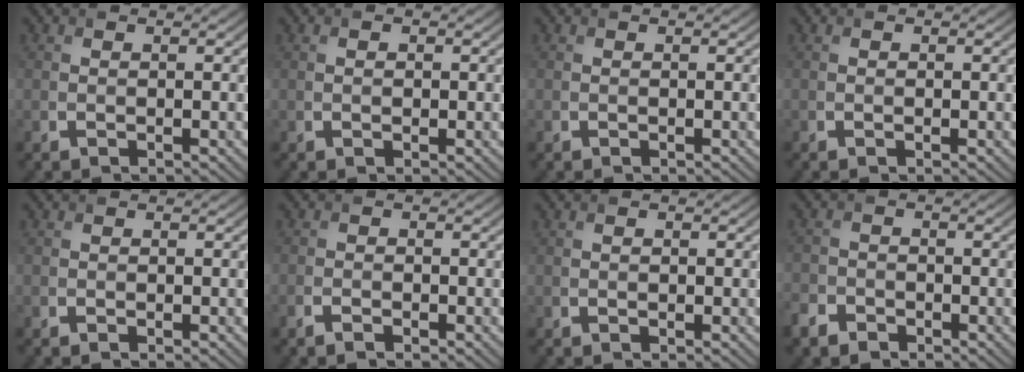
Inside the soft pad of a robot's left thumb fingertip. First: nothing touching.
{"total": 1.0, "force": [0.1, 0.5, 0.9], "torque": [-0.013, -0.004, 0.006]}
{"total": 0.0}
{"total": 0.0}
{"total": 0.0}
{"total": 1.6, "force": [-1.2, 0.6, 0.9], "torque": [-0.022, -0.002, -0.025]}
{"total": 0.7, "force": [0.0, 0.3, 0.6], "torque": [-0.012, -0.001, 0.001]}
{"total": 3.2, "force": [-2.3, 2.0, 1.0], "torque": [-0.027, -0.006, -0.056]}